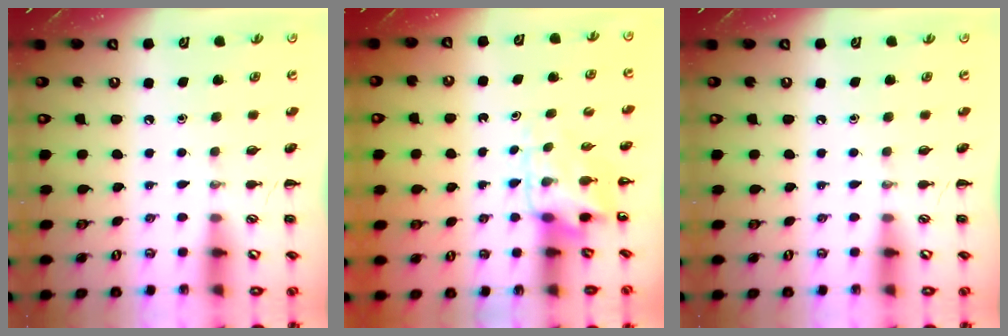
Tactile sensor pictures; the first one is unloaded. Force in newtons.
{"total": 4.6, "press": 4.6, "slide": 0.5}
{"total": 0.0}